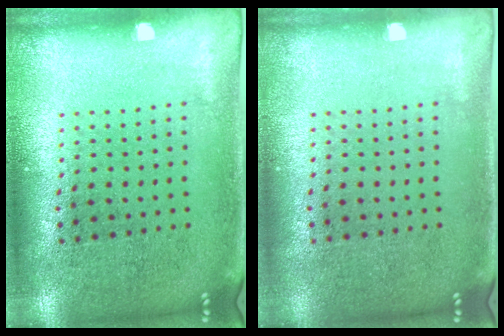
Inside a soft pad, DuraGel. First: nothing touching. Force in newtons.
{"total": 0.0}